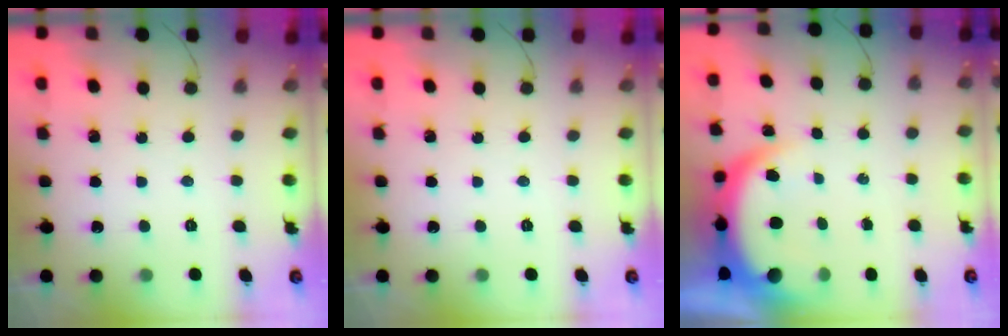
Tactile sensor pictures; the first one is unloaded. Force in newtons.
{"total": 0.0}
{"total": 6.9, "press": 6.9, "slide": 0.9}